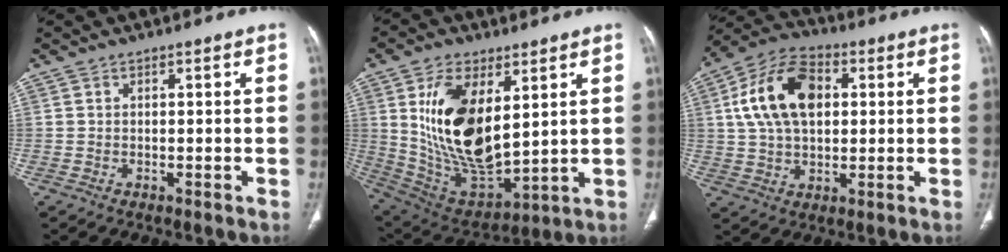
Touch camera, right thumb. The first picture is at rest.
{"total": 20.1, "force": [5.2, 10.3, 16.5], "torque": [-0.291, -0.032, 0.115]}
{"total": 15.6, "force": [3.2, 9.6, 11.8], "torque": [-0.205, 0.015, 0.054]}